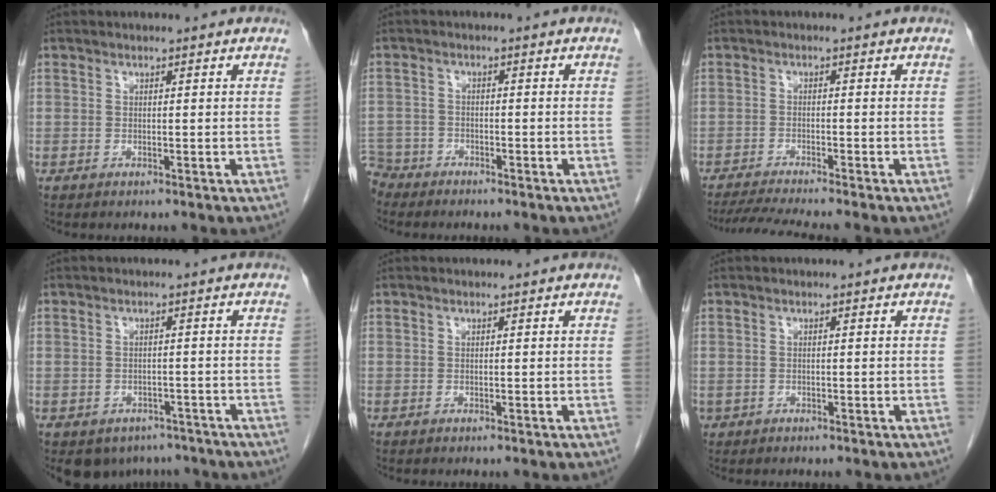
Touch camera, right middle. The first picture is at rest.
{"total": 4.8, "force": [-4.3, 2.1, -0.4], "torque": [0.008, -0.004, -0.086]}
{"total": 6.1, "force": [-5.3, -1.2, 2.7], "torque": [-0.046, -0.022, -0.090]}
{"total": 6.1, "force": [-4.7, 3.8, 1.0], "torque": [-0.006, 0.004, -0.059]}
{"total": 0.0}
{"total": 0.7, "force": [-0.2, 0.6, 0.1], "torque": [-0.006, 0.003, 0.001]}